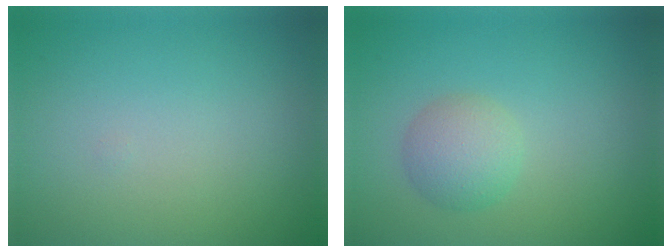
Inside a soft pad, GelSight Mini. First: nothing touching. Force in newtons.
{"total": 2.7, "press": 2.7, "slide": 0.1}